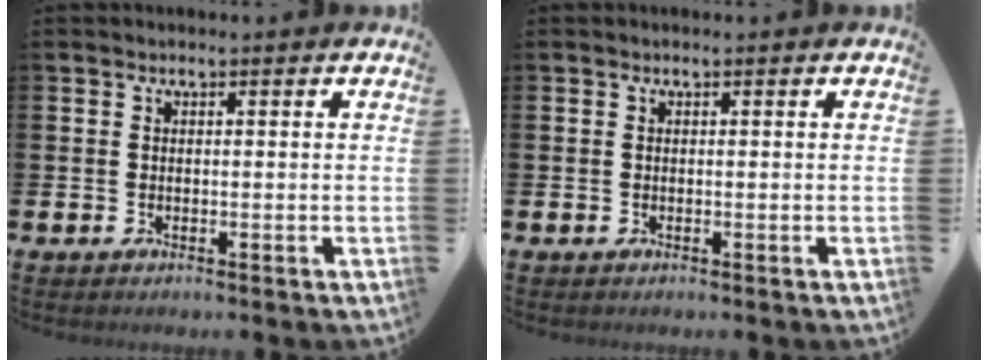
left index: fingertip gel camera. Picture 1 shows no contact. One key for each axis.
{"total": 0.0}